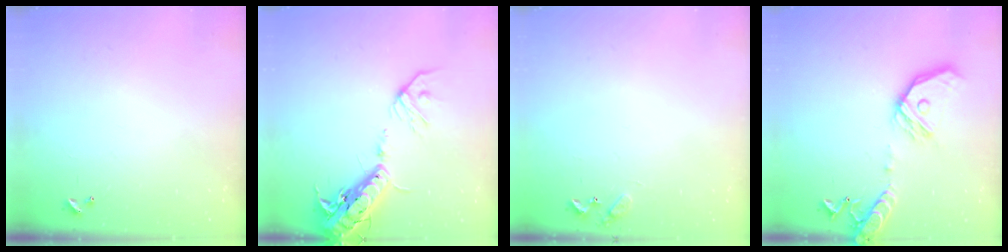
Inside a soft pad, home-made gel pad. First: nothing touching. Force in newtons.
{"total": 18.7, "press": 18.3, "slide": 3.9}
{"total": 7.0, "press": 7.0, "slide": 0.6}
{"total": 18.2, "press": 17.9, "slide": 3.1}